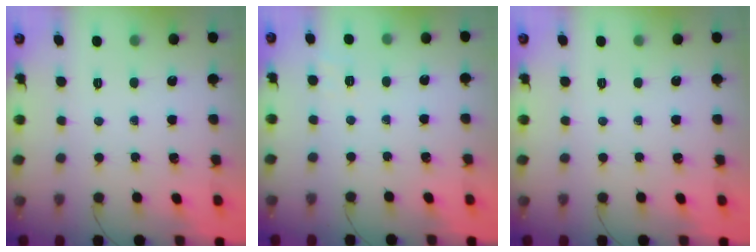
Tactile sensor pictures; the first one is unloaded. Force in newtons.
{"total": 2.9, "press": 2.6, "slide": 1.4}
{"total": 0.0}